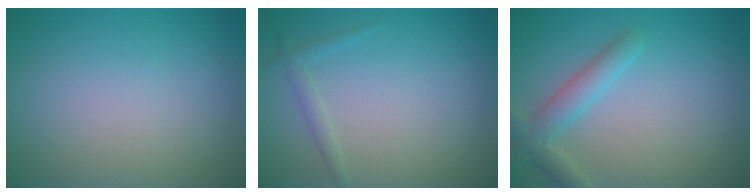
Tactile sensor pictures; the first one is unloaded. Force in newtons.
{"total": 1.0, "press": 1.0, "slide": 0.0}
{"total": 3.0, "press": 3.0, "slide": 0.2}